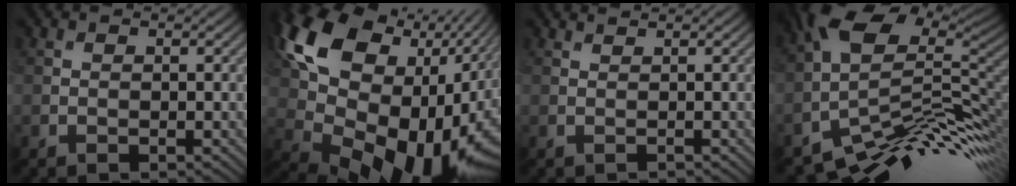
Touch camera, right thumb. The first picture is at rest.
{"total": 19.5, "force": [3.7, 14.0, 13.1], "torque": [-0.241, -0.031, 0.109]}
{"total": 0.9, "force": [0.5, -0.5, -0.6], "torque": [0.007, 0.003, 0.009]}
{"total": 10.5, "force": [-2.6, 4.8, 9.0], "torque": [-0.154, -0.009, -0.025]}